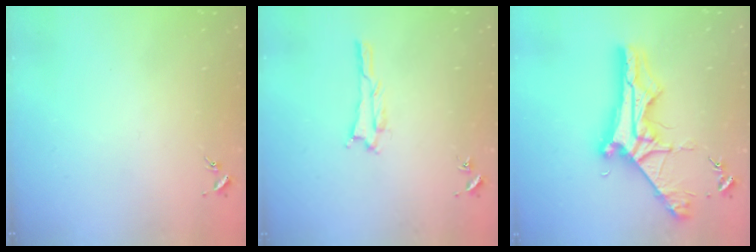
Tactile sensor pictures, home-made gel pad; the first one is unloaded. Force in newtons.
{"total": 1.7, "press": 1.7, "slide": 0.2}
{"total": 9.4, "press": 9.4, "slide": 1.0}